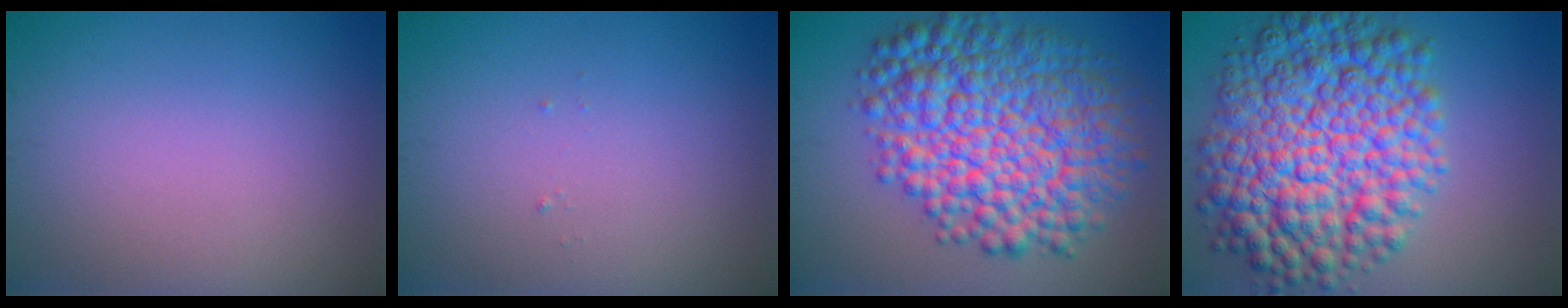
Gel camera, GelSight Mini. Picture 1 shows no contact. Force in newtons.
{"total": 0.0}
{"total": 12.5, "press": 12.5, "slide": 0.2}
{"total": 13.2, "press": 13.2, "slide": 0.1}